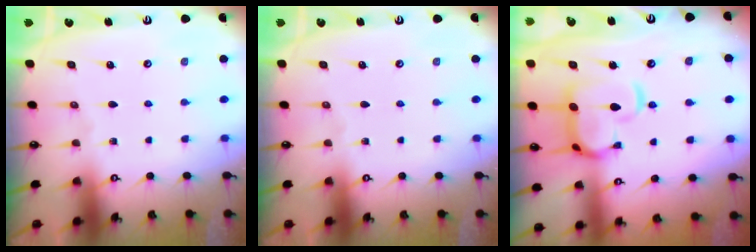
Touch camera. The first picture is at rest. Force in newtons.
{"total": 0.0}
{"total": 7.5, "press": 7.4, "slide": 1.3}